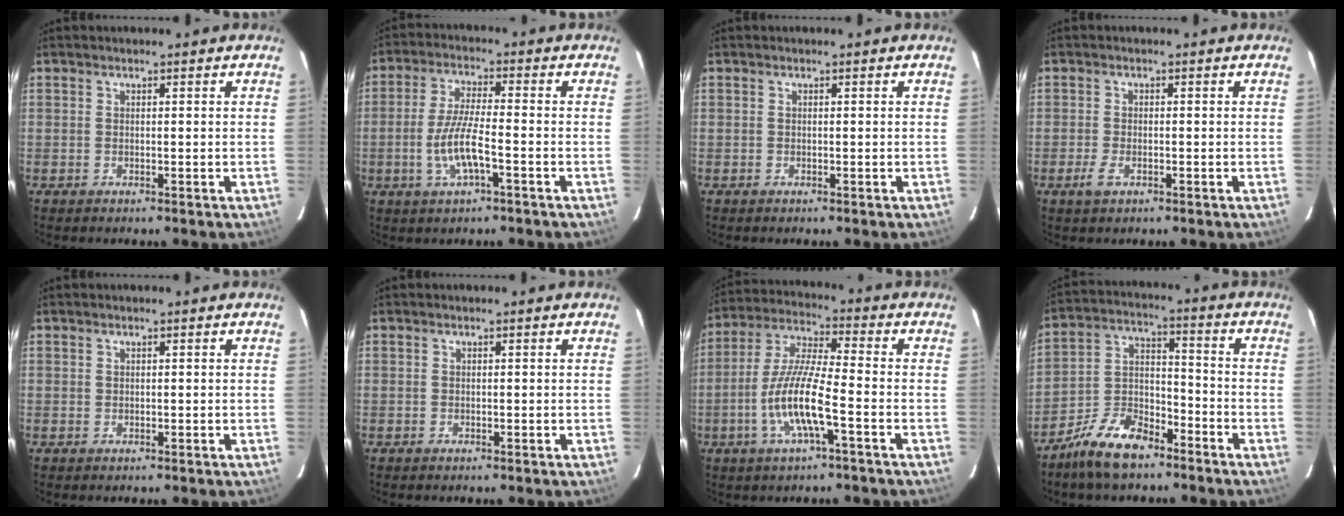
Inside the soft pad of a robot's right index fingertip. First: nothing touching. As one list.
[{"total": 7.9, "force": [-2.8, 1.3, 7.3], "torque": [-0.148, -0.003, -0.053]}, {"total": 0.0}, {"total": 2.7, "force": [-1.4, 1.2, 1.9], "torque": [-0.045, -0.004, -0.027]}, {"total": 0.0}, {"total": 0.0}, {"total": 11.3, "force": [-4.1, 1.2, 10.4], "torque": [-0.220, -0.001, -0.082]}, {"total": 11.7, "force": [-8.6, 5.1, 5.9], "torque": [-0.131, 0.021, -0.163]}]